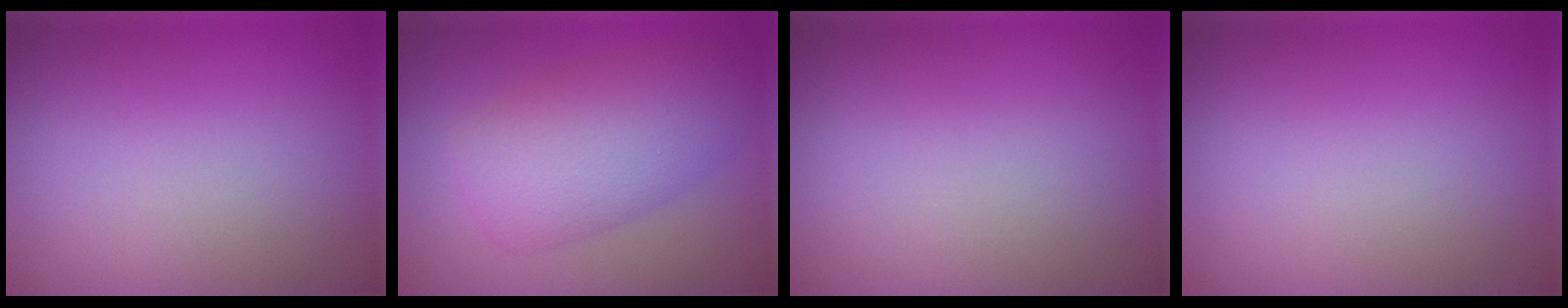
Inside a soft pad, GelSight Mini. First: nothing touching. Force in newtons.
{"total": 6.7, "press": 6.7, "slide": 0.2}
{"total": 0.0}
{"total": 0.0}